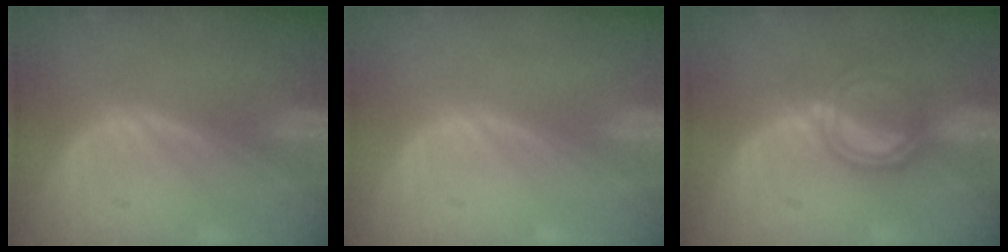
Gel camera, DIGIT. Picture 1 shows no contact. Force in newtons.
{"total": 0.0}
{"total": 5.1, "press": 4.6, "slide": 2.1}